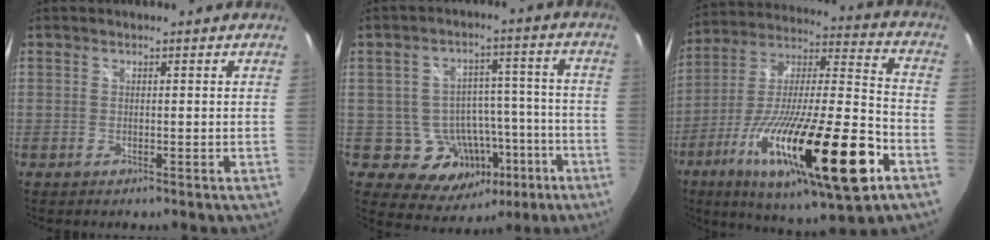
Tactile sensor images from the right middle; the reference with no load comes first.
{"total": 11.7, "force": [-5.1, 9.3, 5.0], "torque": [-0.088, 0.031, -0.044]}
{"total": 30.2, "force": [-13.5, 5.7, 26.4], "torque": [-0.457, -0.070, -0.225]}